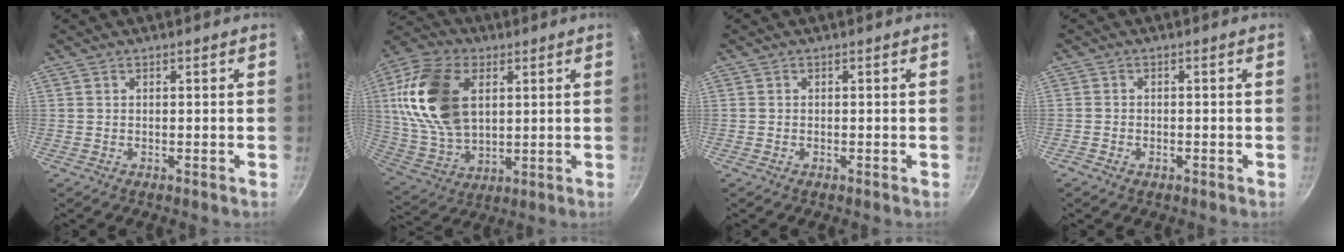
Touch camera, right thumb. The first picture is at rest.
{"total": 20.7, "force": [4.8, 13.1, 15.3], "torque": [-0.276, -0.003, 0.095]}
{"total": 0.0}
{"total": 1.8, "force": [-1.1, 1.1, 0.8], "torque": [-0.023, 0.005, -0.022]}